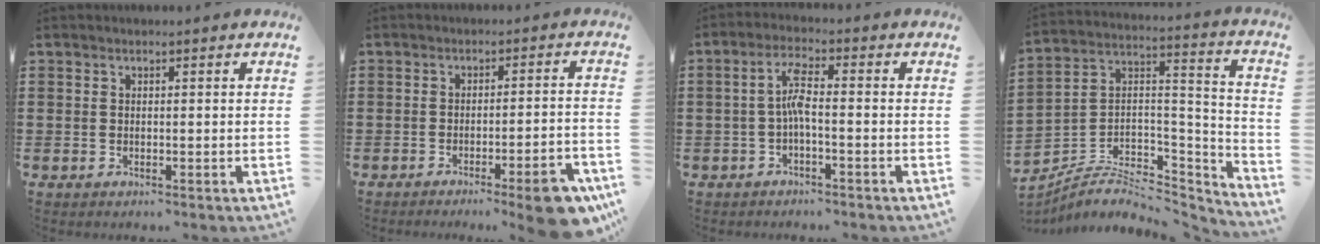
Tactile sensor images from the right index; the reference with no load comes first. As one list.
[{"total": 6.3, "force": [-4.4, 0.3, 4.5], "torque": [-0.066, -0.007, -0.074]}, {"total": 4.0, "force": [-1.0, 0.8, 3.8], "torque": [-0.071, 0.007, -0.022]}, {"total": 6.0, "force": [-4.3, 3.4, 2.4], "torque": [-0.053, -0.001, -0.083]}]